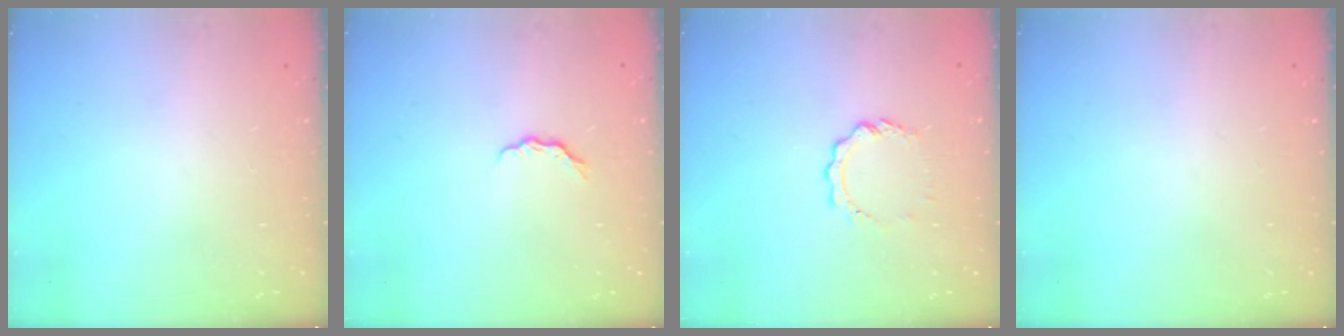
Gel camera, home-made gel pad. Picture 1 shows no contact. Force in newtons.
{"total": 3.9, "press": 3.9, "slide": 0.5}
{"total": 6.5, "press": 6.5, "slide": 0.6}
{"total": 0.0}